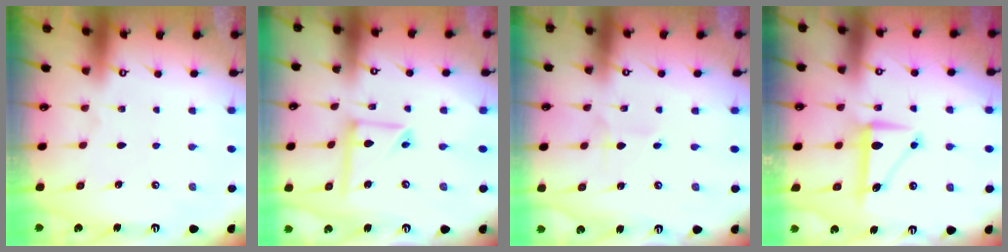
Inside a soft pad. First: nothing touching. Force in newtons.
{"total": 8.8, "press": 8.8, "slide": 0.4}
{"total": 1.9, "press": 1.9, "slide": 0.1}
{"total": 8.3, "press": 8.3, "slide": 0.2}